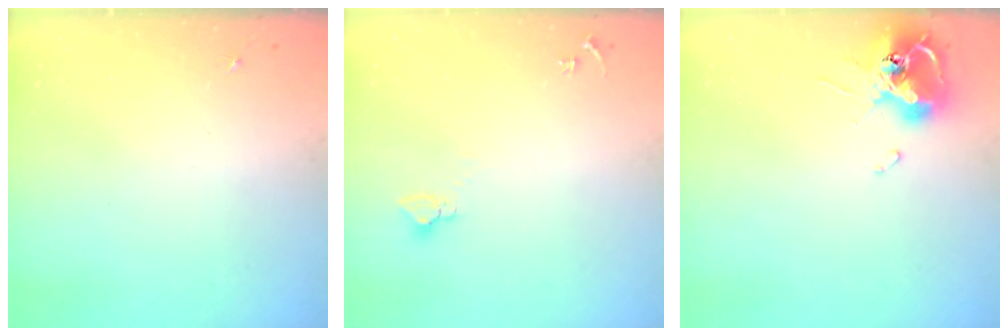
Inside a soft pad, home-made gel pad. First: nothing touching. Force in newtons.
{"total": 2.8, "press": 2.8, "slide": 0.2}
{"total": 11.6, "press": 11.6, "slide": 1.1}